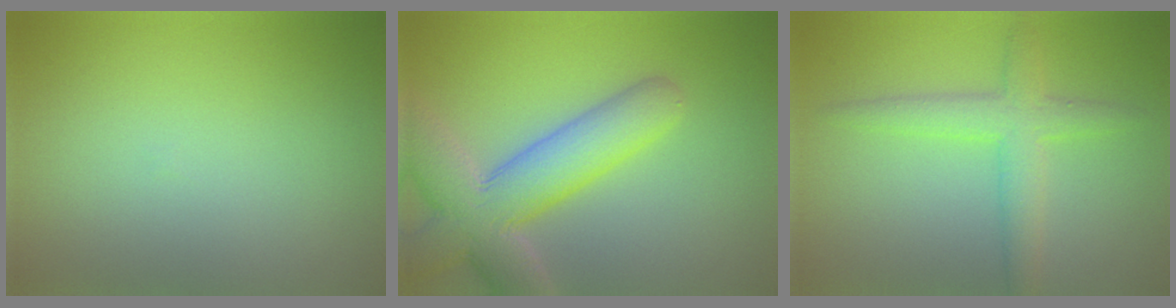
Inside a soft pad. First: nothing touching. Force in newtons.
{"total": 8.2, "press": 8.1, "slide": 0.7}
{"total": 3.7, "press": 3.7, "slide": 0.1}